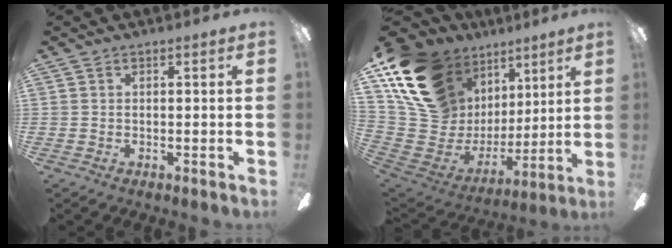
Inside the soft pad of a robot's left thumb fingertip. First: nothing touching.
{"total": 19.7, "force": [11.9, 12.8, 9.0], "torque": [-0.212, -0.069, 0.239]}